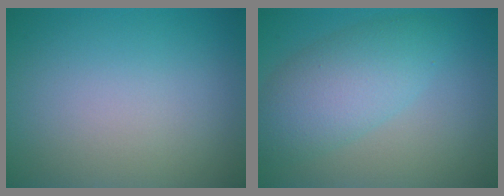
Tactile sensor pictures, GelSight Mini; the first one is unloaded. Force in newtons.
{"total": 5.3, "press": 5.3, "slide": 0.1}